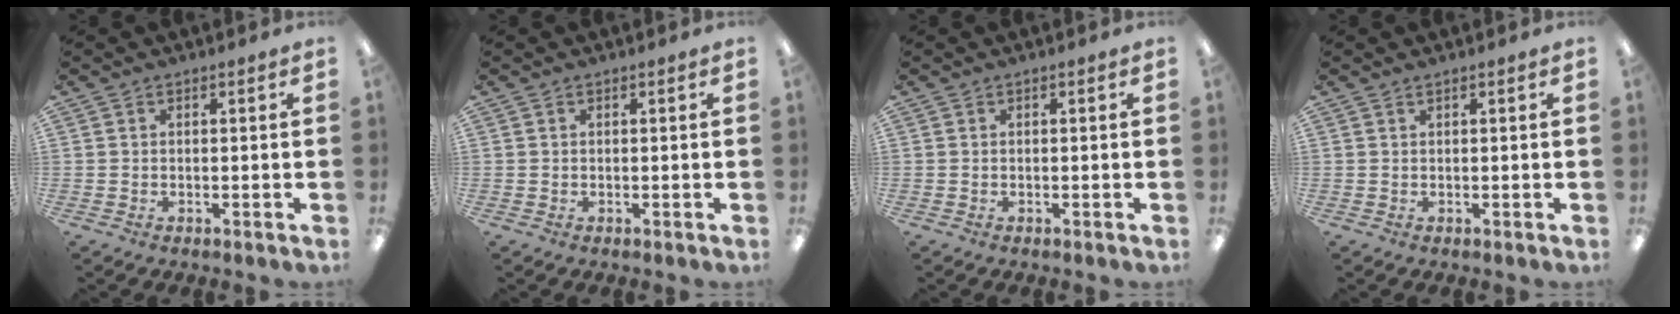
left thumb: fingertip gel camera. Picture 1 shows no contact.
{"total": 0.0}
{"total": 0.0}
{"total": 0.5, "force": [0.4, 0.0, 0.4], "torque": [-0.008, 0.002, 0.007]}